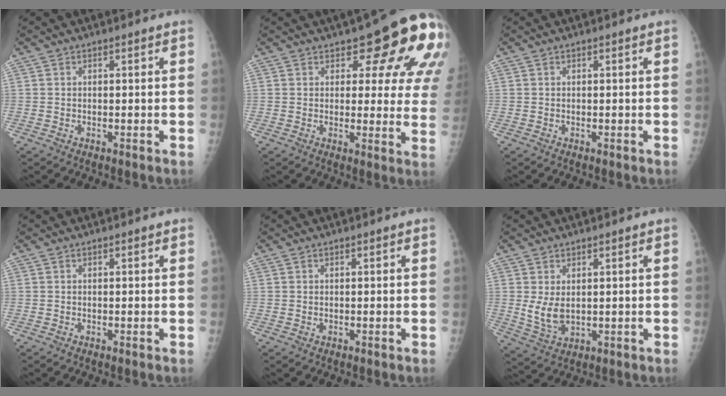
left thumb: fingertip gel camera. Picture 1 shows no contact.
{"total": 15.0, "force": [8.5, 6.3, 10.7], "torque": [-0.083, -0.042, 0.091]}
{"total": 0.0}
{"total": 0.0}
{"total": 0.0}
{"total": 5.1, "force": [0.8, 3.2, 3.9], "torque": [-0.064, -0.017, 0.030]}